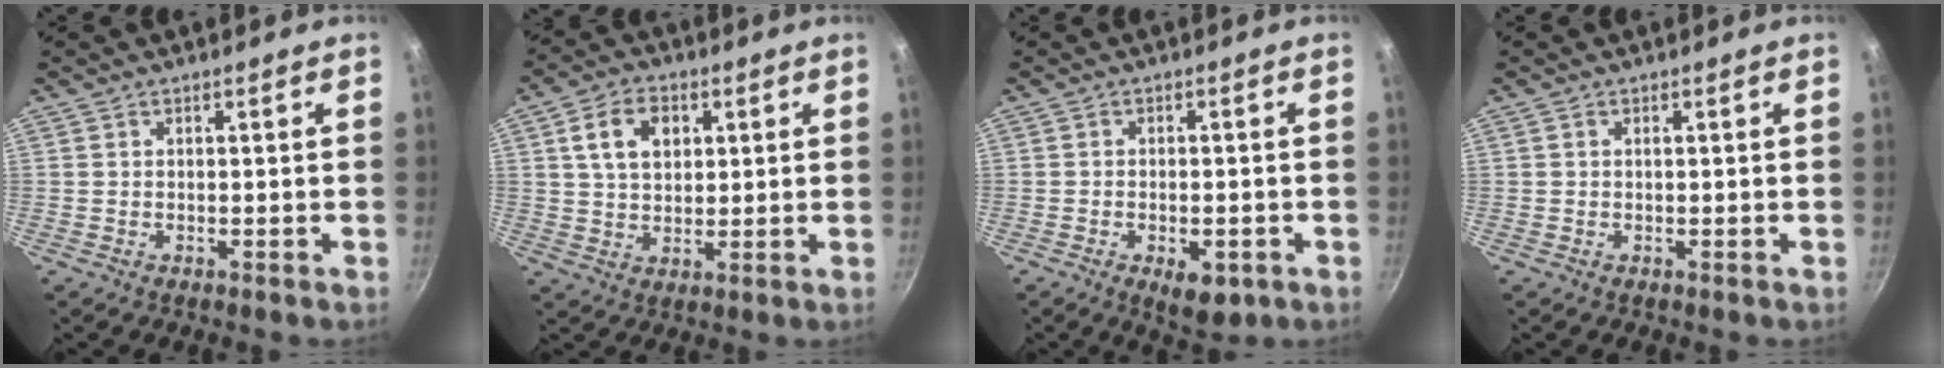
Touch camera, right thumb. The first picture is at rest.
{"total": 8.7, "force": [2.7, 6.1, 5.6], "torque": [-0.082, 0.002, 0.043]}
{"total": 6.3, "force": [-2.6, 3.2, 4.8], "torque": [-0.050, 0.009, -0.028]}
{"total": 0.0}